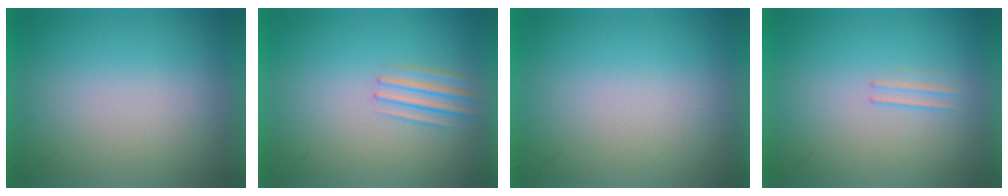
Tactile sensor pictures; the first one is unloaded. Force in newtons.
{"total": 1.9}
{"total": 0.0}
{"total": 1.2}